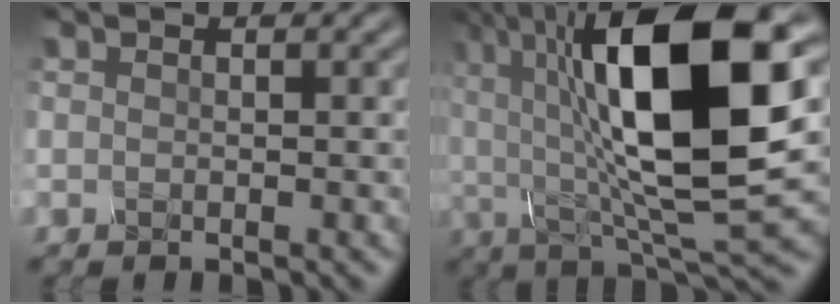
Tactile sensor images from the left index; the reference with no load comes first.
{"total": 16.1, "force": [3.6, 5.4, 14.7], "torque": [-0.251, 0.001, 0.048]}